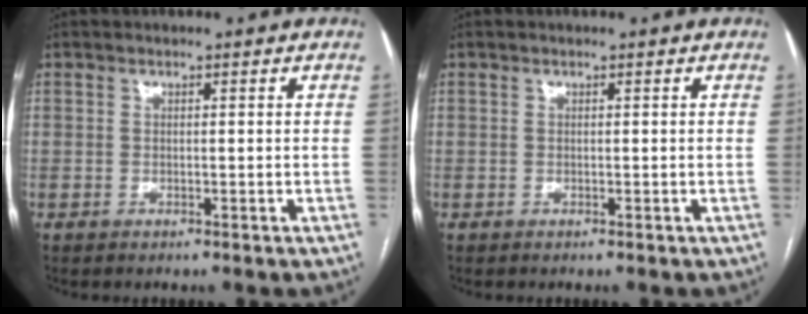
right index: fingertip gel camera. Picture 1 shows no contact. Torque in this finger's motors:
{"motor_torque": [0.00, 0.00, 0.00, 0.00]}